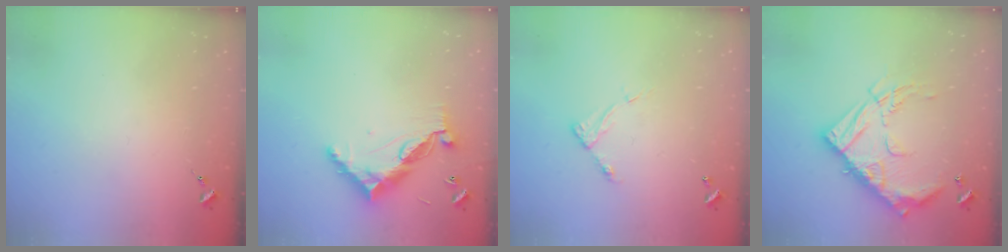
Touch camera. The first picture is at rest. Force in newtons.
{"total": 11.5, "press": 11.4, "slide": 1.0}
{"total": 6.4, "press": 6.4, "slide": 0.6}
{"total": 21.3, "press": 21.2, "slide": 2.1}